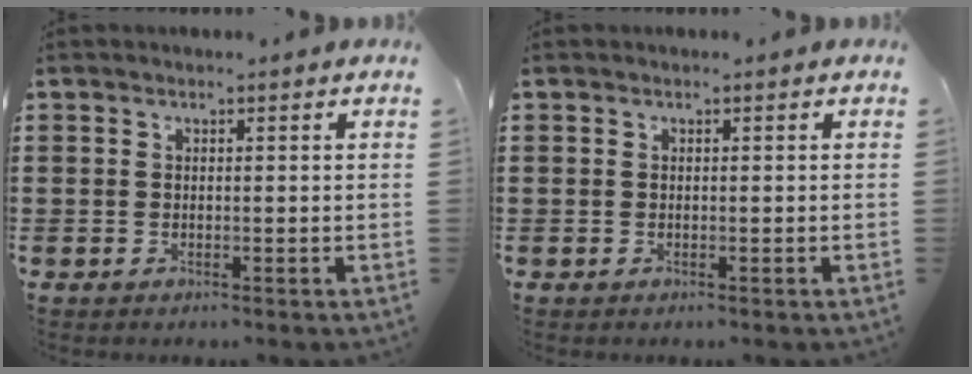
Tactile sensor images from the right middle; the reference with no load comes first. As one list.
[{"total": 0.0}]